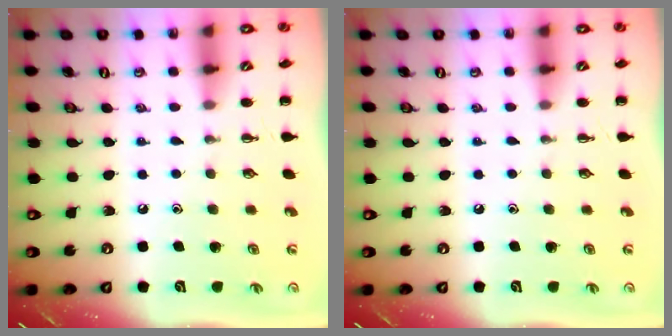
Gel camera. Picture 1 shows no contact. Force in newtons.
{"total": 0.0}